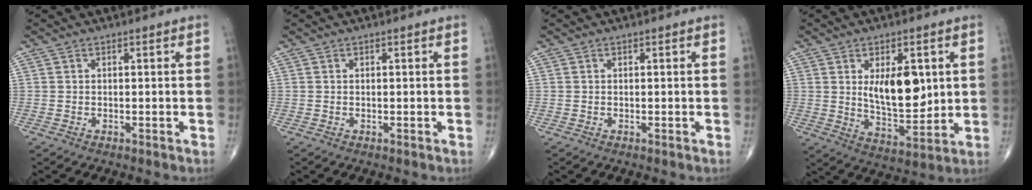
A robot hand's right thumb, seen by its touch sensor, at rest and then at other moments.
{"total": 0.0}
{"total": 0.0}
{"total": 11.9, "force": [2.5, 5.9, 10.1], "torque": [-0.130, -0.029, 0.053]}